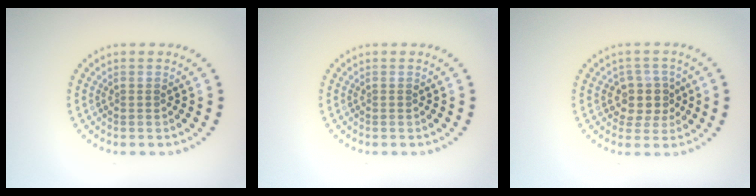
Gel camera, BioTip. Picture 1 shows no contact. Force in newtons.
{"total": 0.0}
{"total": 3.0, "press": 2.6, "slide": 1.5}